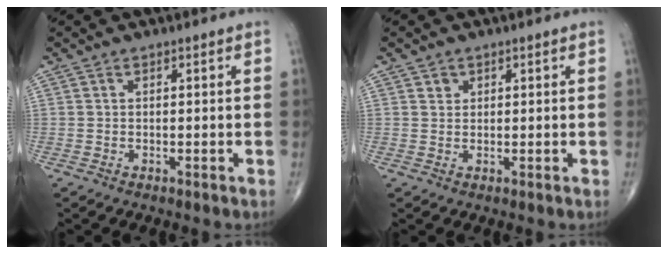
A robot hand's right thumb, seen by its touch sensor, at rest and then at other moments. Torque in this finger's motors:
{"motor_torque": [-0.44, 0.53, 0.31, 0.24, -0.03]}